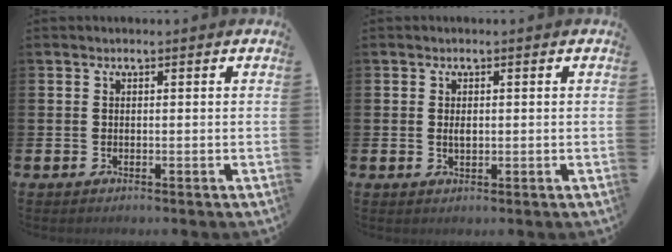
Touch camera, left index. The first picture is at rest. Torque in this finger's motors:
{"motor_torque": [0.36, 0.01, -0.01, 0.04]}